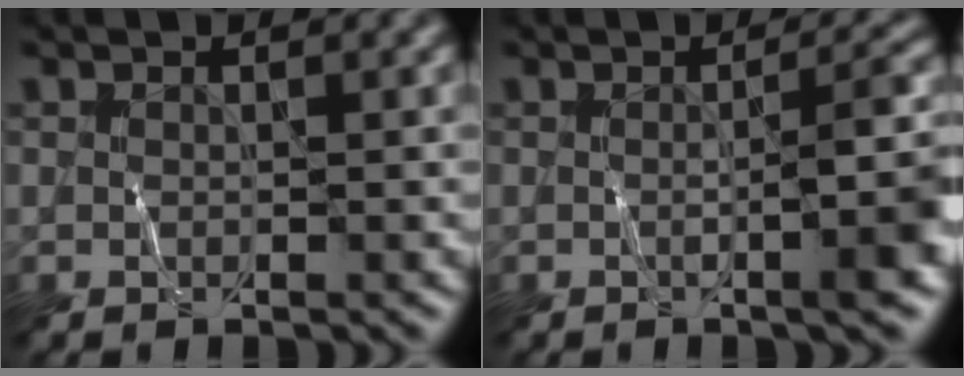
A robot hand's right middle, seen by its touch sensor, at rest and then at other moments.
{"total": 5.1, "force": [-0.6, 1.0, 5.0], "torque": [-0.062, 0.006, -0.011]}